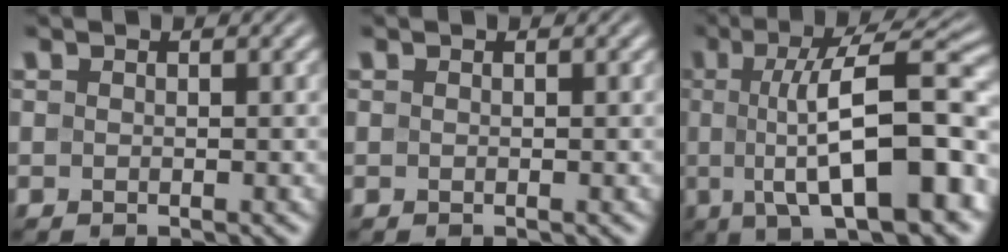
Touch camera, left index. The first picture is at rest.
{"total": 0.0}
{"total": 12.8, "force": [-0.9, 3.8, 12.2], "torque": [-0.162, 0.009, -0.021]}